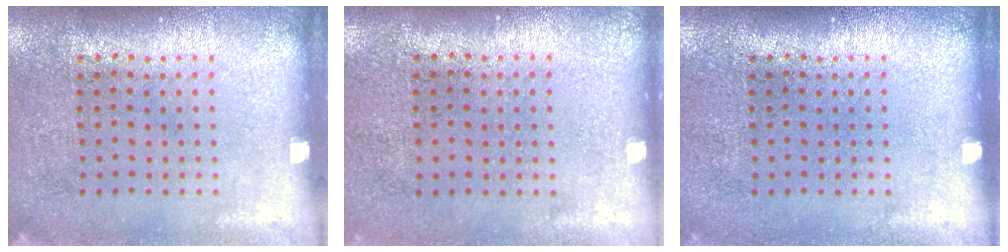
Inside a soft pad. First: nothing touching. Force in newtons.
{"total": 0.0}
{"total": 0.0}